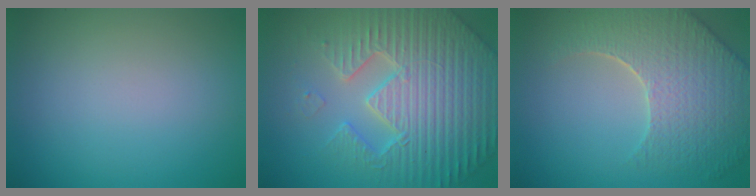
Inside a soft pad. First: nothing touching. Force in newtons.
{"total": 7.7, "press": 7.5, "slide": 1.9}
{"total": 7.5, "press": 5.7, "slide": 4.9}